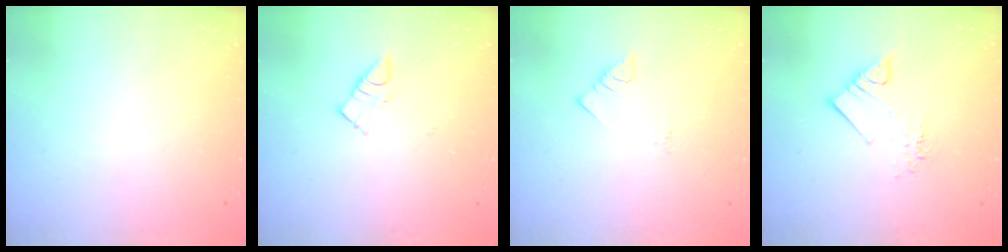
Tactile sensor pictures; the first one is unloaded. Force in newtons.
{"total": 5.9, "press": 5.9, "slide": 0.1}
{"total": 2.8, "press": 2.8, "slide": 0.4}
{"total": 9.1, "press": 9.1, "slide": 0.5}